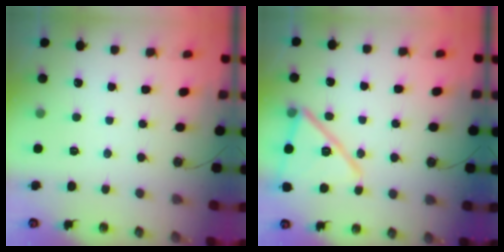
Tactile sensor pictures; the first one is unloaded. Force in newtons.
{"total": 16.1, "press": 14.2, "slide": 7.6}